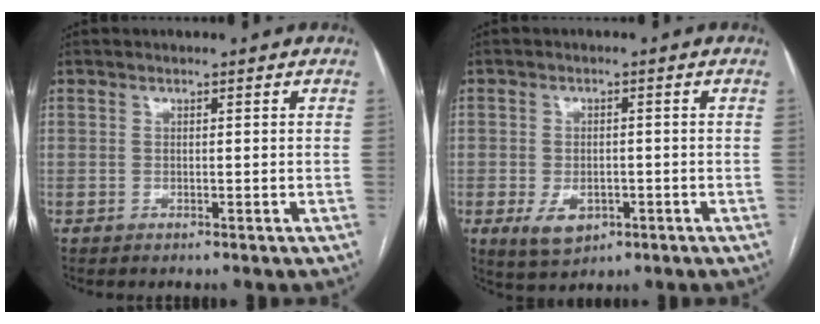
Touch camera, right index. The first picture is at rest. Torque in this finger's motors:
{"motor_torque": [-0.22, -0.18, -0.57, -0.19]}